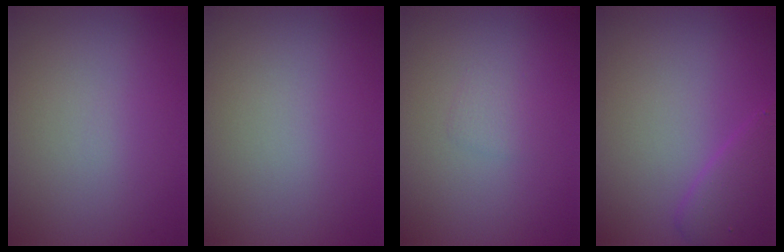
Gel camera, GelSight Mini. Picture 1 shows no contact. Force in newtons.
{"total": 0.0}
{"total": 0.9, "press": 0.9, "slide": 0.0}
{"total": 2.9, "press": 2.9, "slide": 0.2}